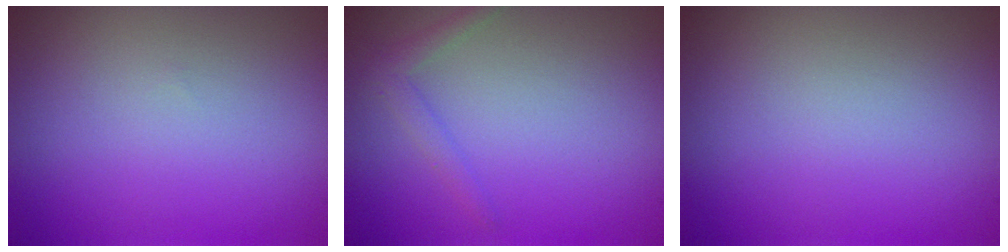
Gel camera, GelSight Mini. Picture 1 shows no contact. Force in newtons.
{"total": 1.3, "press": 1.3, "slide": 0.1}
{"total": 0.0}